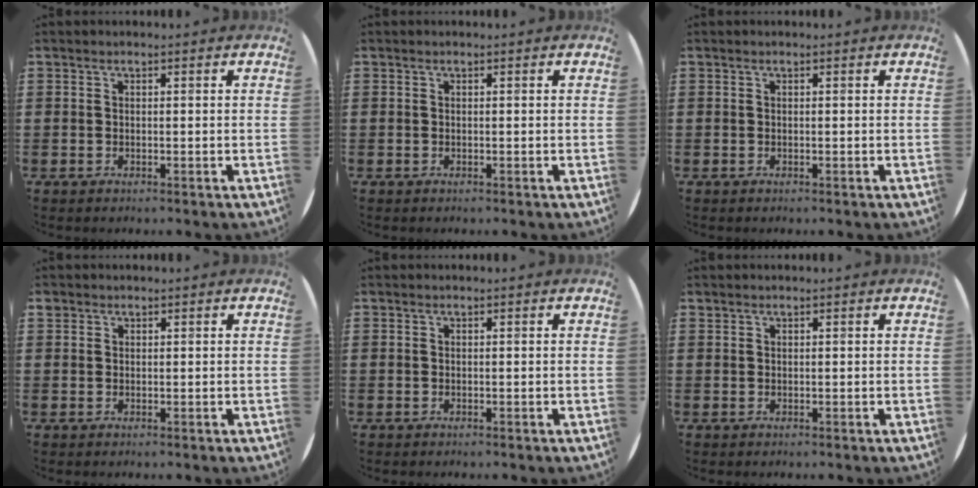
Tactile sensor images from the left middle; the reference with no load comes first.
{"total": 0.0}
{"total": 0.0}
{"total": 0.7, "force": [0.6, 0.4, -0.1], "torque": [0.001, 0.004, 0.012]}
{"total": 0.0}
{"total": 0.0}